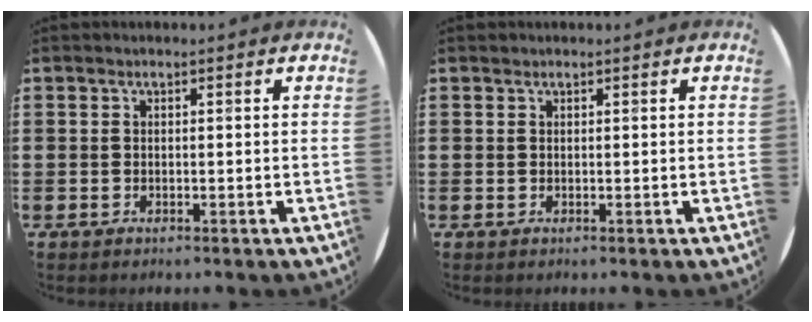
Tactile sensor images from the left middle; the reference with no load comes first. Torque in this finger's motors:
{"motor_torque": [0.09, -0.08, 0.00, 0.00]}